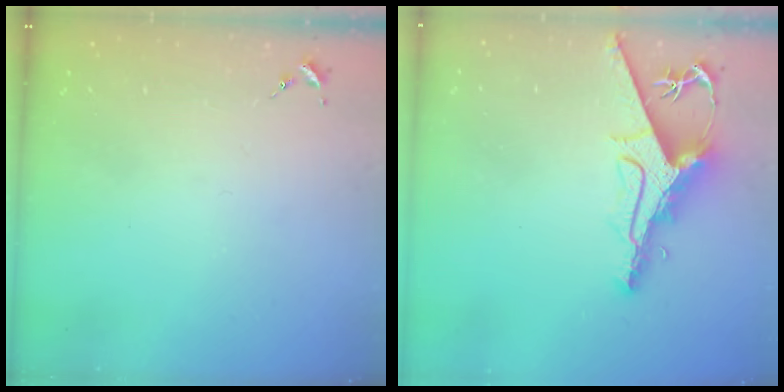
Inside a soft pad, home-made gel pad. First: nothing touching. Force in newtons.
{"total": 10.3, "press": 10.3, "slide": 1.1}